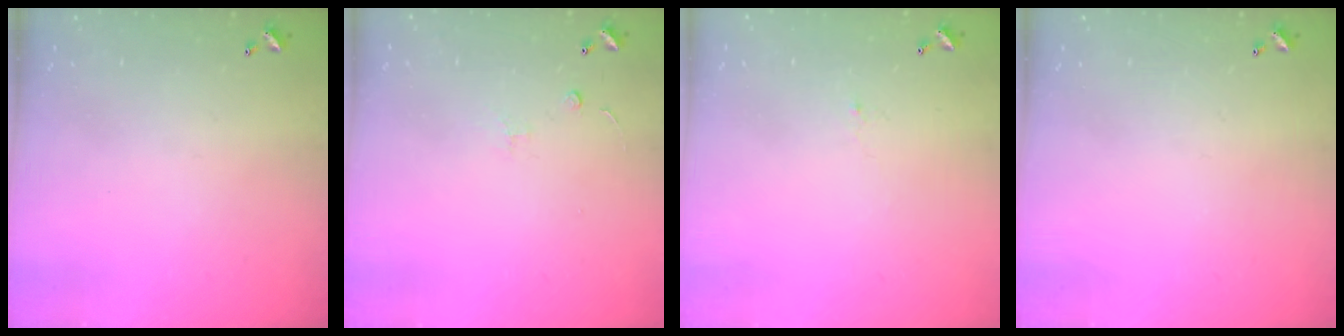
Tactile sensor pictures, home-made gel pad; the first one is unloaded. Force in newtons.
{"total": 1.6, "press": 1.5, "slide": 0.4}
{"total": 0.8, "press": 0.7, "slide": 0.5}
{"total": 0.0}